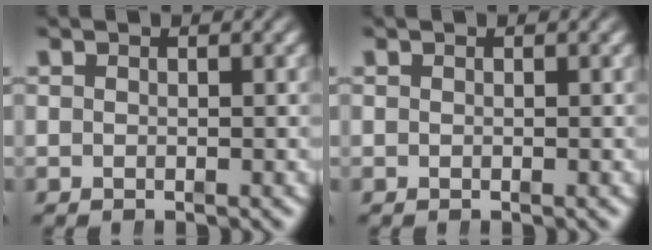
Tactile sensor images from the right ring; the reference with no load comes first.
{"total": 0.0}